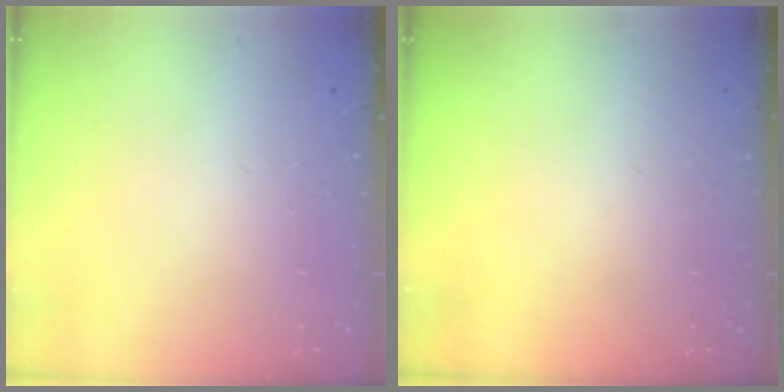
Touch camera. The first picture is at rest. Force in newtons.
{"total": 0.0}